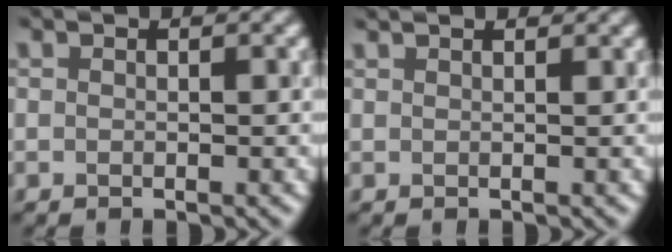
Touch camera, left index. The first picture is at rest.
{"total": 1.1, "force": [1.1, 0.0, 0.2], "torque": [-0.003, 0.005, 0.017]}